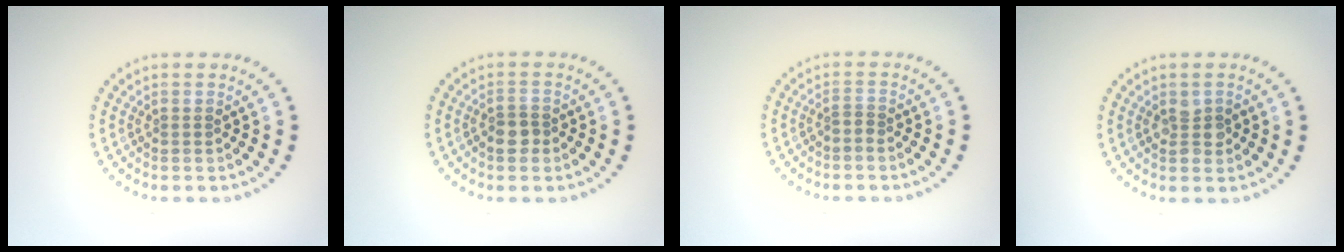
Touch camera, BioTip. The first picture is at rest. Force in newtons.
{"total": 2.0, "press": 1.8, "slide": 0.9}
{"total": 0.8, "press": 0.5, "slide": 0.6}
{"total": 2.0, "press": 2.0, "slide": 0.3}